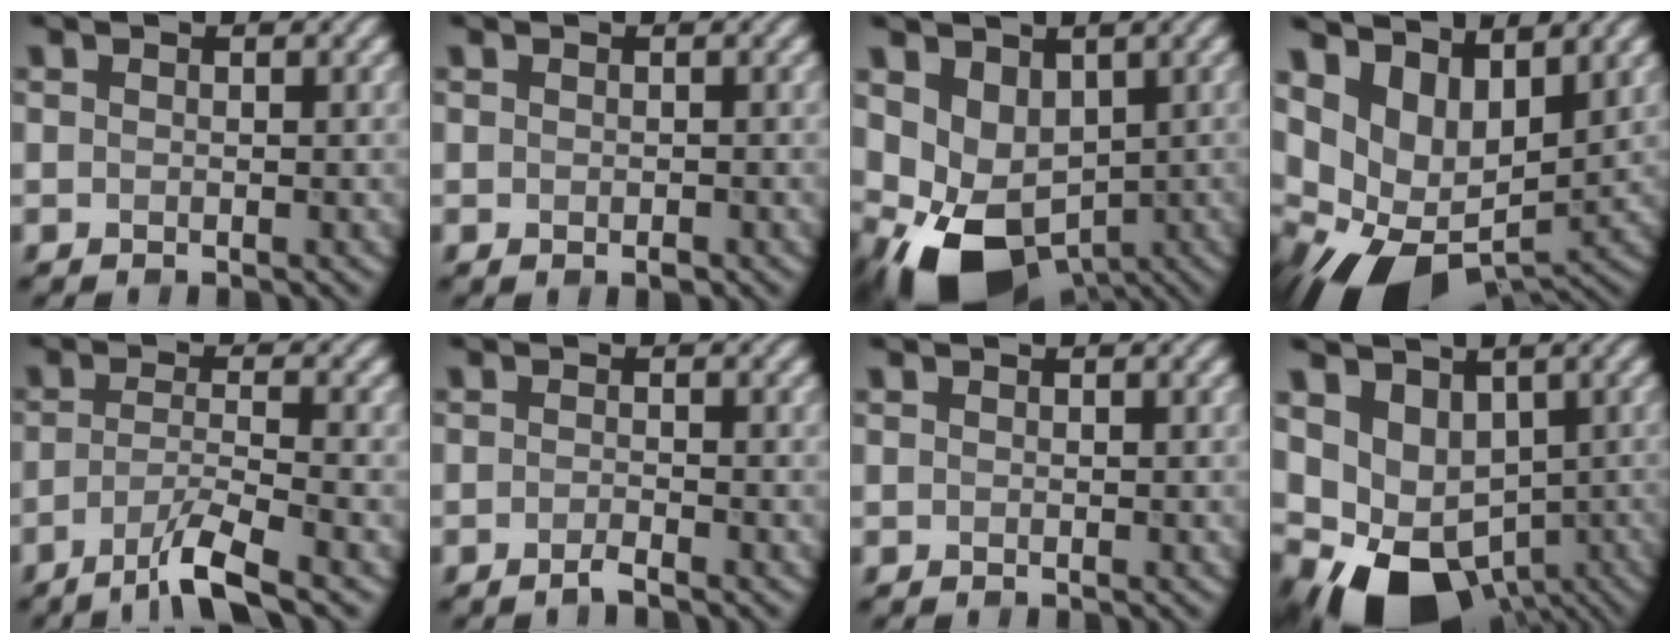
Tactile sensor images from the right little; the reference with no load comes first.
{"total": 0.6, "force": [-0.3, 0.2, 0.5], "torque": [-0.009, 0.001, -0.003]}
{"total": 8.1, "force": [-1.4, 5.7, 5.6], "torque": [-0.115, -0.032, -0.010]}
{"total": 11.1, "force": [1.7, 7.1, 8.3], "torque": [-0.148, -0.028, 0.048]}
{"total": 5.1, "force": [-3.0, 0.8, 4.0], "torque": [-0.066, 0.001, -0.065]}
{"total": 1.4, "force": [-0.9, 0.3, 1.0], "torque": [-0.015, 0.000, -0.025]}
{"total": 0.0}
{"total": 9.6, "force": [-2.6, 6.9, 6.1], "torque": [-0.100, -0.031, -0.021]}